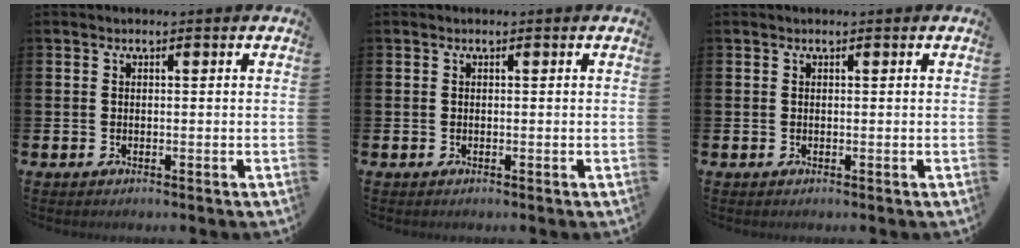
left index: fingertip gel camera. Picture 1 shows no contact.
{"total": 0.0}
{"total": 0.0}